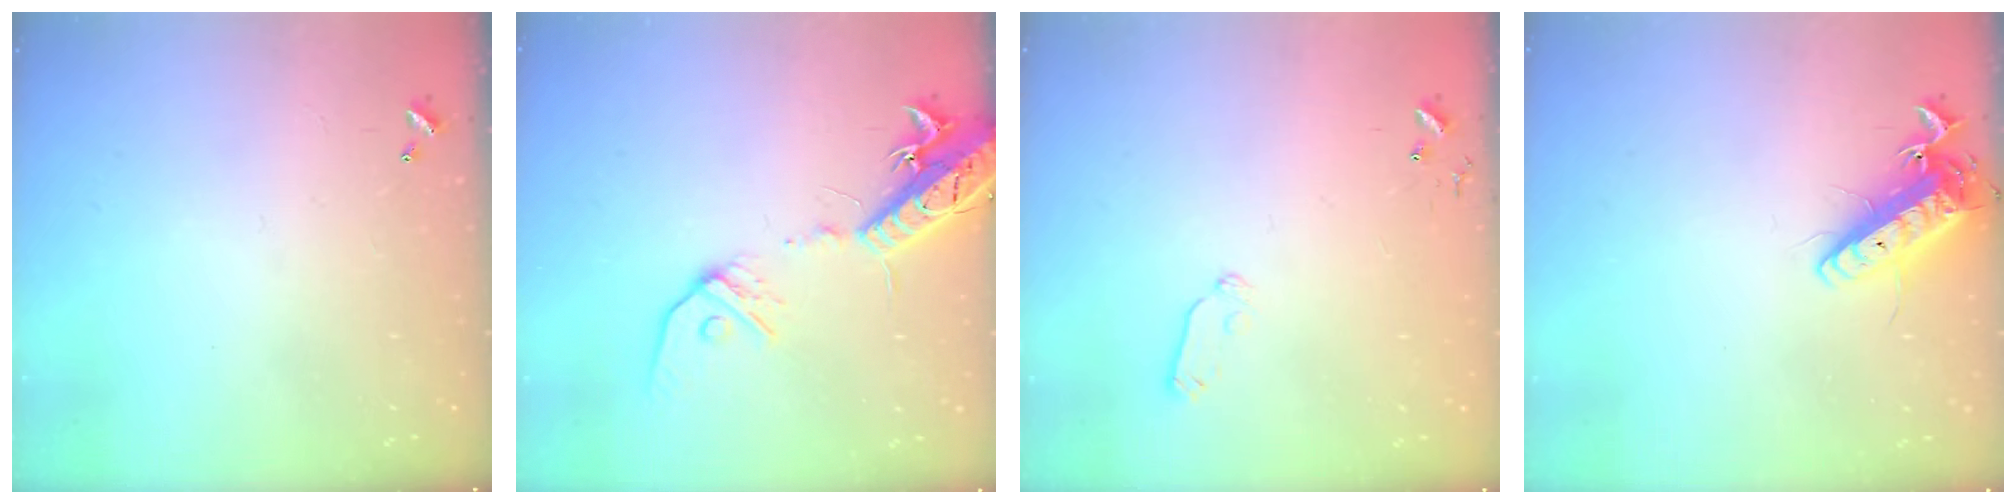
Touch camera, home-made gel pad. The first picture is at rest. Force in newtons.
{"total": 16.6, "press": 16.3, "slide": 3.5}
{"total": 5.9, "press": 5.9, "slide": 0.8}
{"total": 13.6, "press": 13.4, "slide": 2.3}